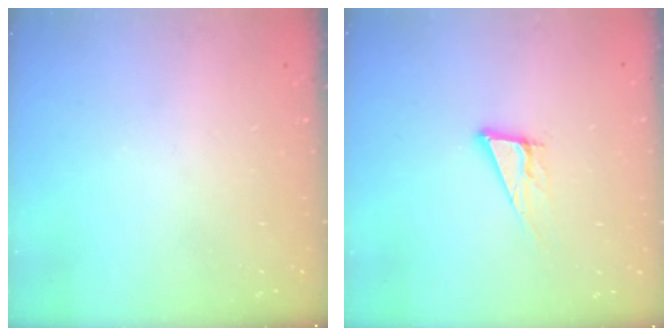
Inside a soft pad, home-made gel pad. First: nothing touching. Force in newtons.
{"total": 8.6, "press": 8.3, "slide": 2.4}